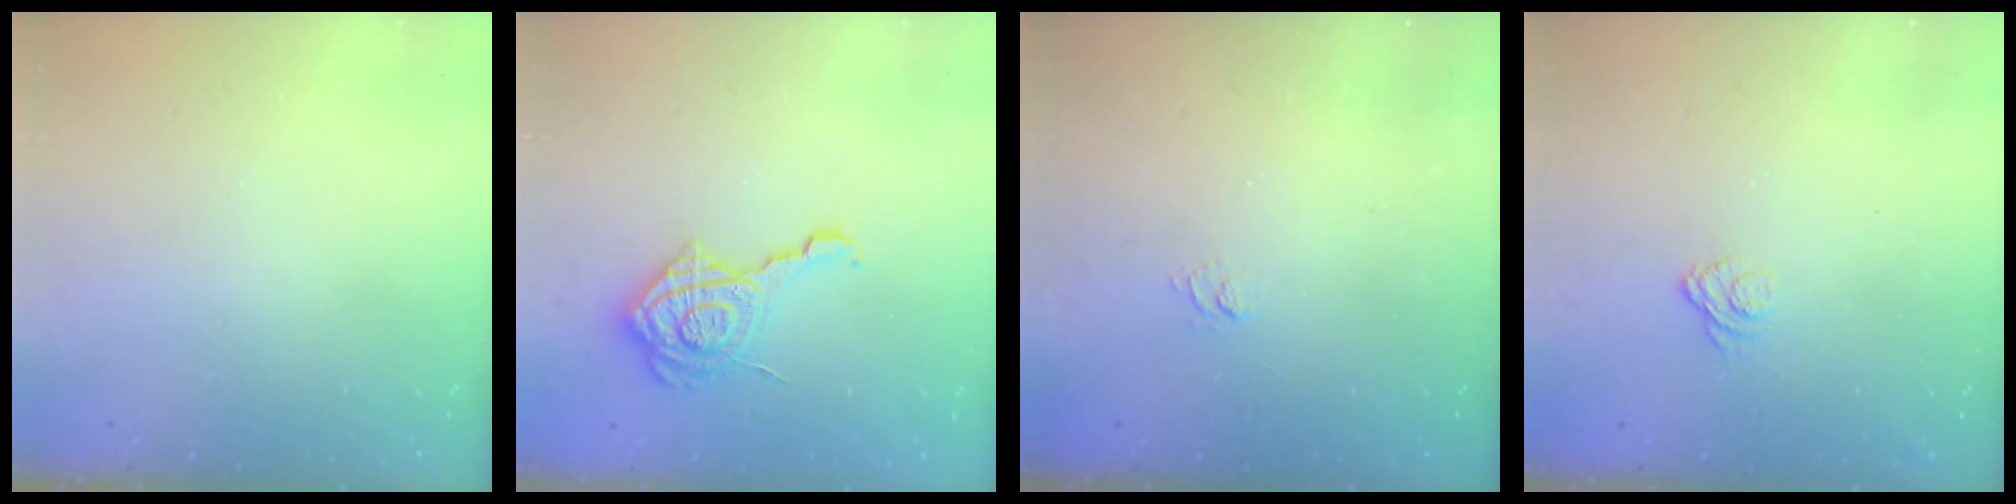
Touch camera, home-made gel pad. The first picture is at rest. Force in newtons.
{"total": 14.0, "press": 14.0, "slide": 1.0}
{"total": 1.9, "press": 1.5, "slide": 1.3}
{"total": 5.1, "press": 4.9, "slide": 1.3}